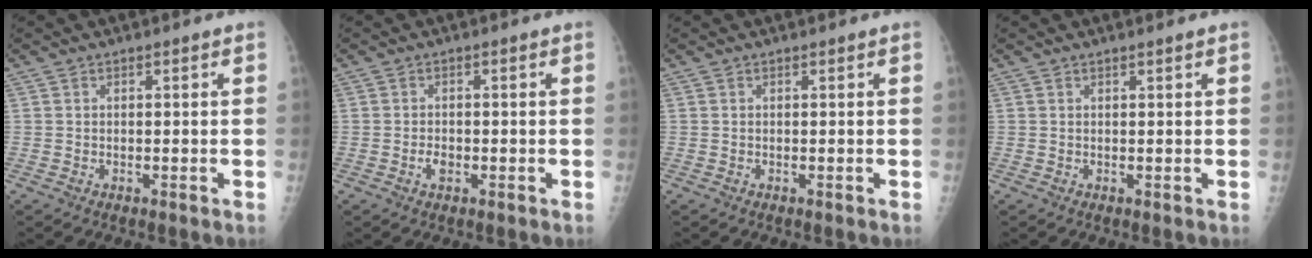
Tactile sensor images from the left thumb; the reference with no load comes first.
{"total": 2.0, "force": [-0.8, 1.2, 1.3], "torque": [-0.020, 0.004, -0.014]}
{"total": 0.0}
{"total": 0.5, "force": [0.4, 0.0, 0.4], "torque": [-0.008, -0.001, 0.007]}